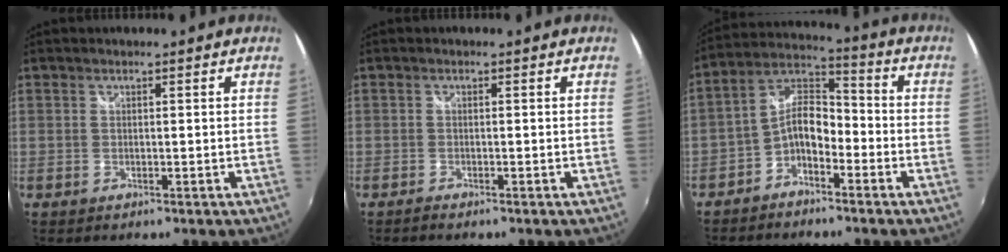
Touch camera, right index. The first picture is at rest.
{"total": 1.1, "force": [-1.1, 0.1, 0.4], "torque": [-0.011, -0.005, -0.021]}
{"total": 7.7, "force": [-4.0, 3.9, 5.3], "torque": [-0.118, 0.027, -0.077]}